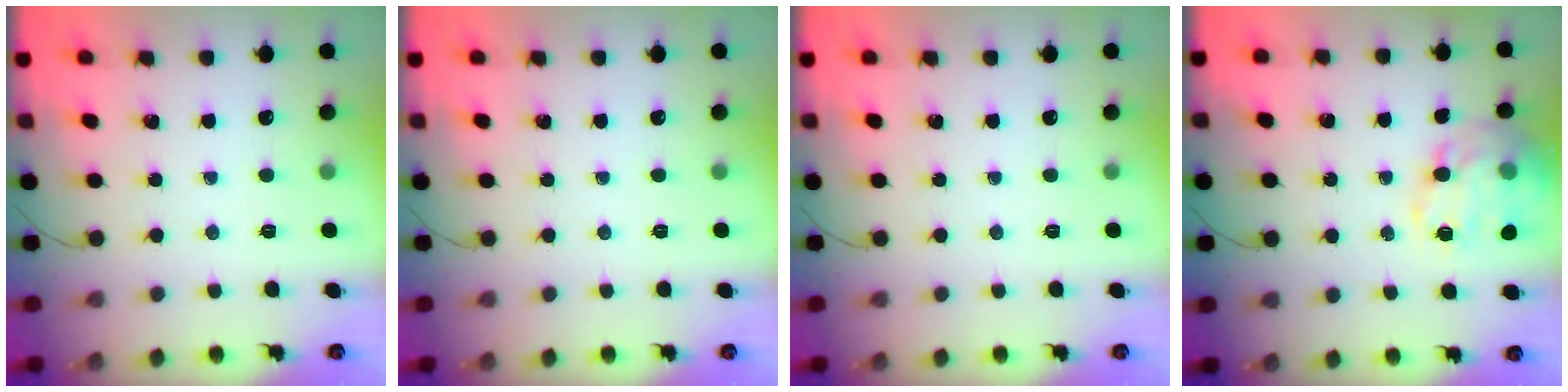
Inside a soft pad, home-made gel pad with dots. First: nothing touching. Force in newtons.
{"total": 0.0}
{"total": 0.0}
{"total": 18.4, "press": 18.2, "slide": 2.5}